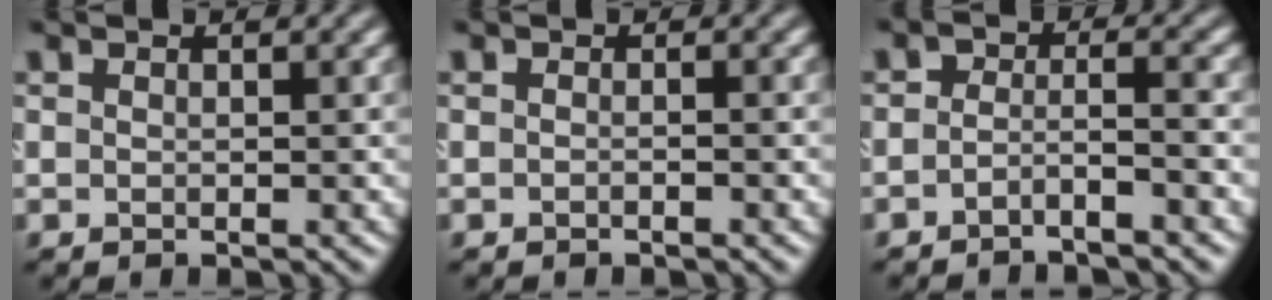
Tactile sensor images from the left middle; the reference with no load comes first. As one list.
[{"total": 0.7, "force": [-0.7, 0.0, 0.1], "torque": [0.001, -0.001, -0.017]}, {"total": 2.1, "force": [-1.8, 0.2, 1.0], "torque": [-0.016, 0.008, -0.040]}]